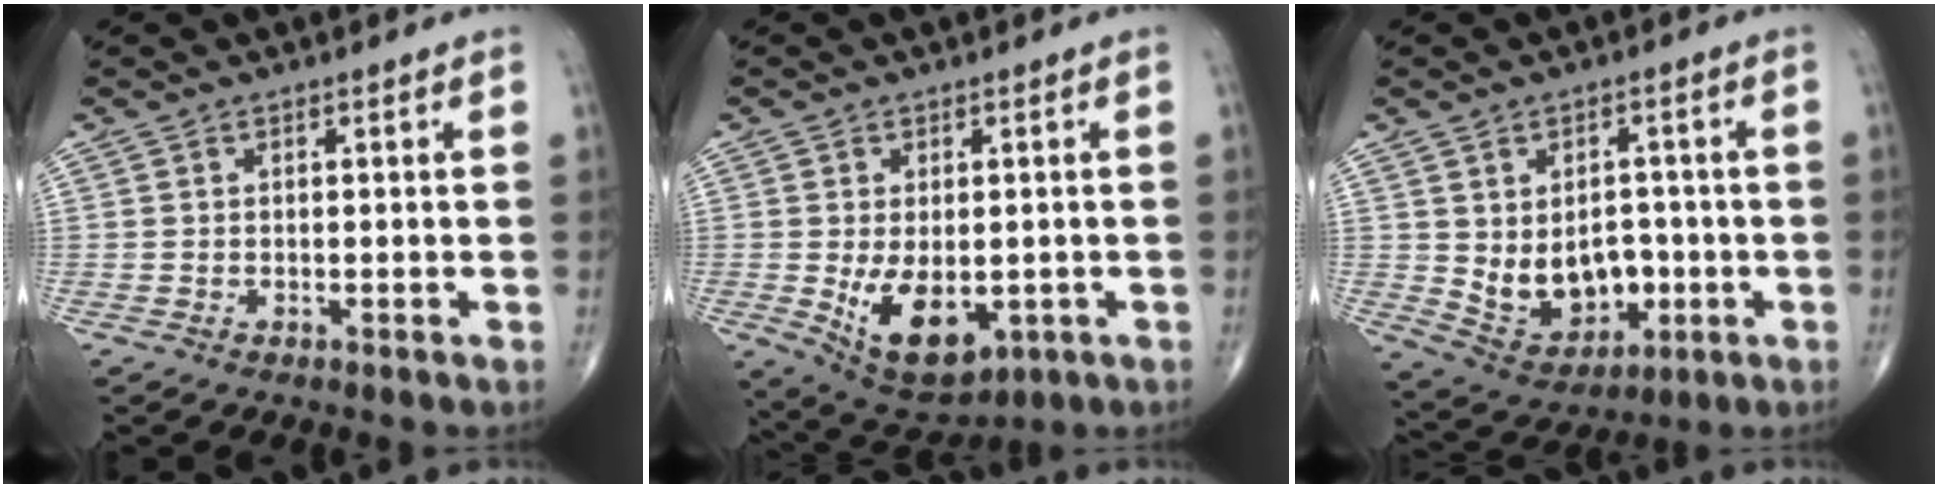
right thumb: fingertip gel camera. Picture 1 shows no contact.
{"total": 11.1, "force": [-2.1, 6.5, 8.8], "torque": [-0.124, -0.014, -0.012]}
{"total": 11.3, "force": [-1.1, 8.2, 7.6], "torque": [-0.082, 0.006, 0.007]}